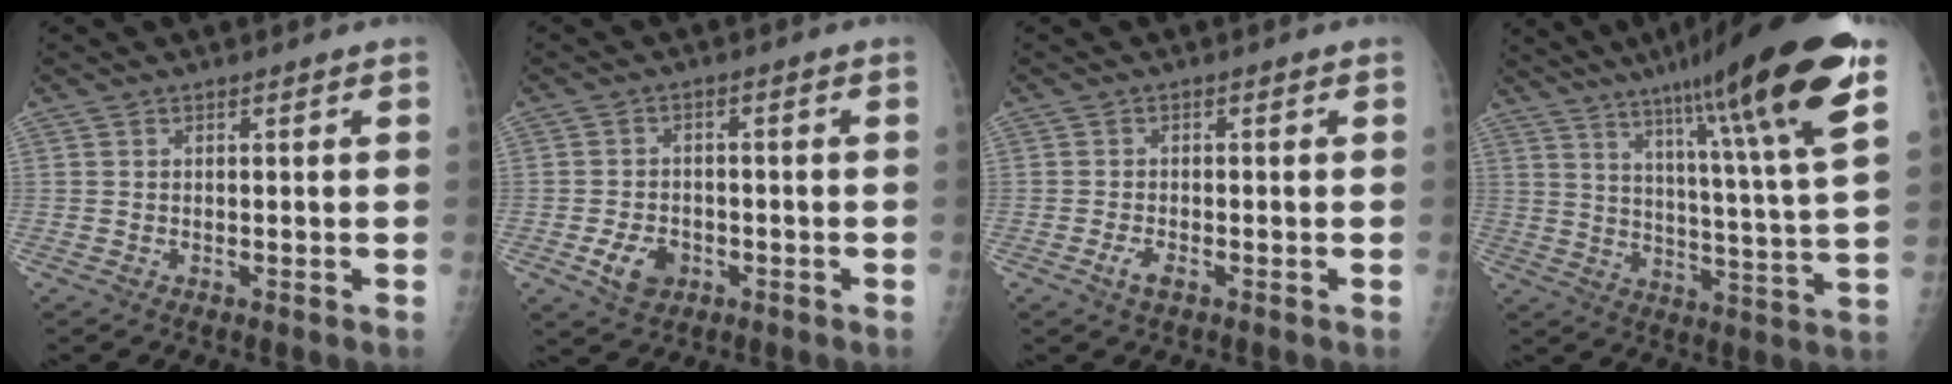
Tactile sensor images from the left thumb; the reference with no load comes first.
{"total": 5.7, "force": [-2.3, 4.1, 3.3], "torque": [-0.049, 0.010, -0.035]}
{"total": 2.4, "force": [-1.2, 1.0, 1.8], "torque": [-0.038, 0.005, -0.024]}
{"total": 24.3, "force": [14.6, 1.6, 19.4], "torque": [-0.281, -0.045, 0.213]}